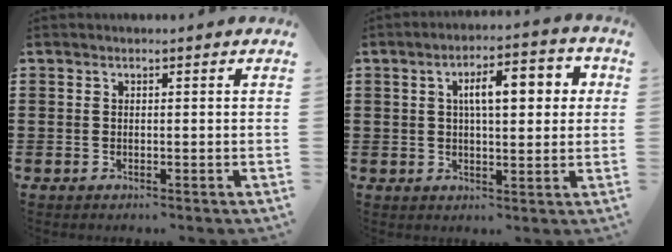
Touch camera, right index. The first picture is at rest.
{"total": 7.6, "force": [1.7, 3.0, 6.8], "torque": [-0.112, 0.004, 0.019]}